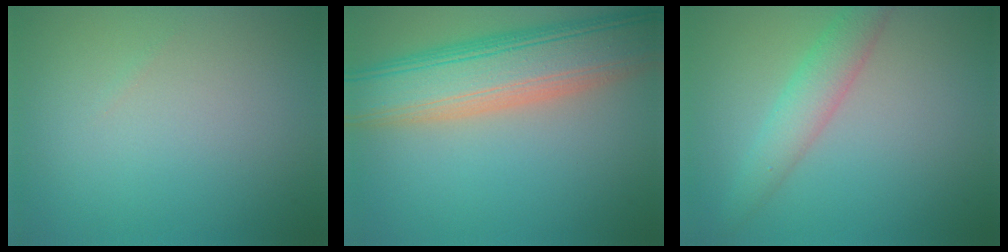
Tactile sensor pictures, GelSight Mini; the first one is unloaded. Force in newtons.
{"total": 10.0, "press": 9.9, "slide": 0.9}
{"total": 3.4, "press": 3.4, "slide": 0.1}